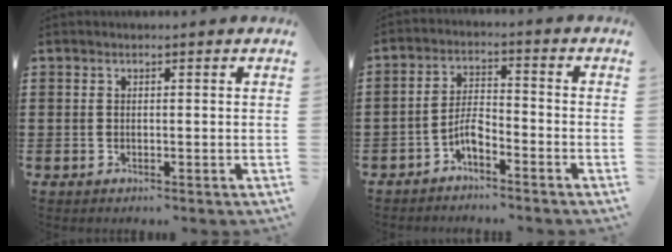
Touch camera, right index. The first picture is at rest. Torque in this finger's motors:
{"motor_torque": [1.10, 1.04, 0.54, 0.05]}